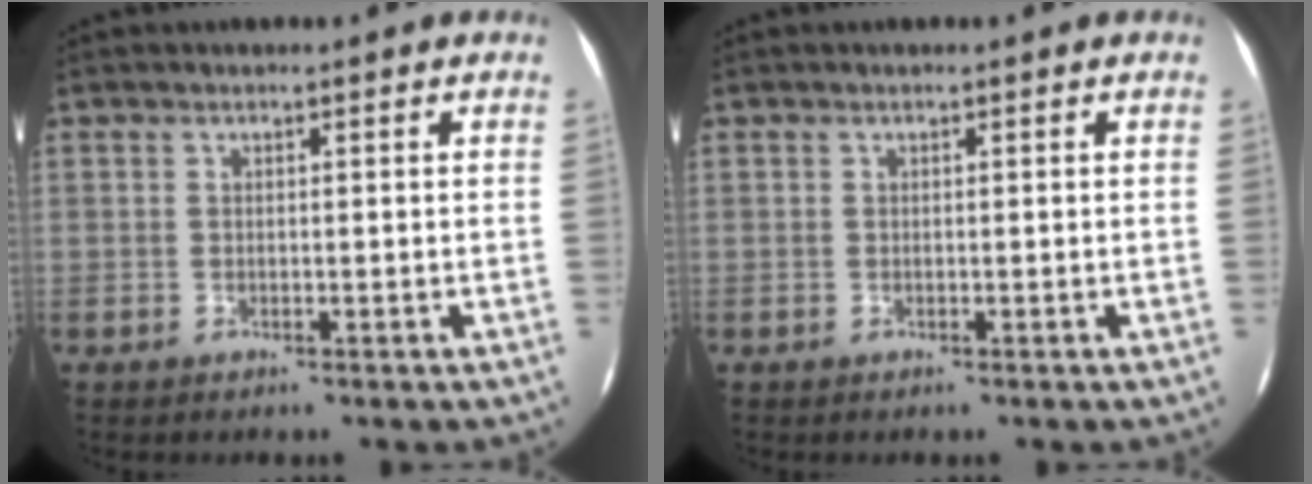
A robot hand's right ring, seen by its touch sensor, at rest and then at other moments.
{"total": 0.0}